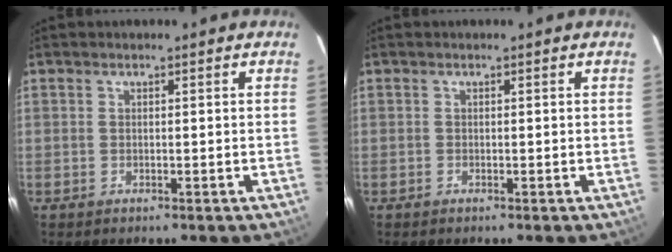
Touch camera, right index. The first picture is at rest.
{"total": 0.0}